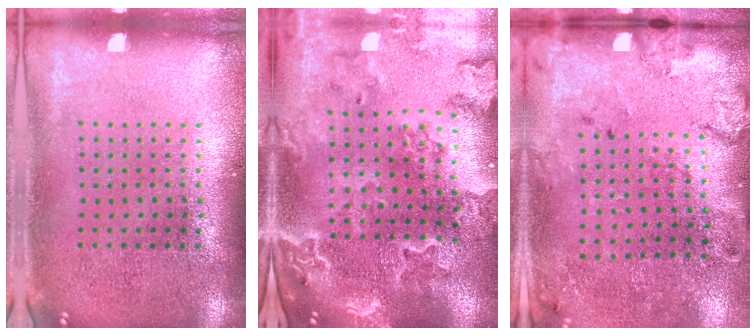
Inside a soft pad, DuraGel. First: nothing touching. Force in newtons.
{"total": 2.3, "press": 2.2, "slide": 0.5}
{"total": 2.1, "press": 1.5, "slide": 1.5}